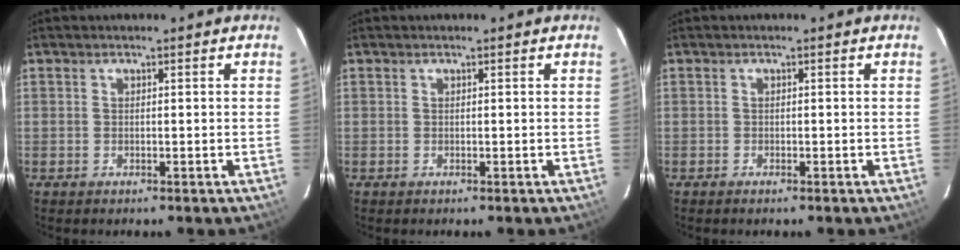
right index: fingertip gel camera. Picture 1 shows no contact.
{"total": 0.0}
{"total": 0.6, "force": [-0.5, 0.2, 0.3], "torque": [-0.007, -0.001, -0.011]}